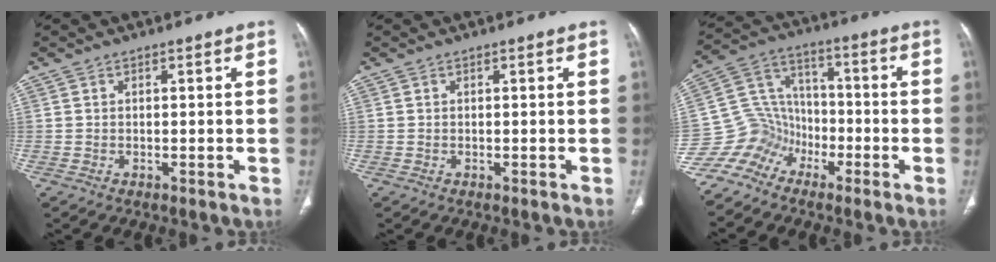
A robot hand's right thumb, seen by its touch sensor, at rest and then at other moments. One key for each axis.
{"total": 0.0}
{"total": 10.5, "fx": -6.9, "fy": 7.7, "fz": 1.7, "tx": -0.006, "ty": 0.075, "tz": -0.143}